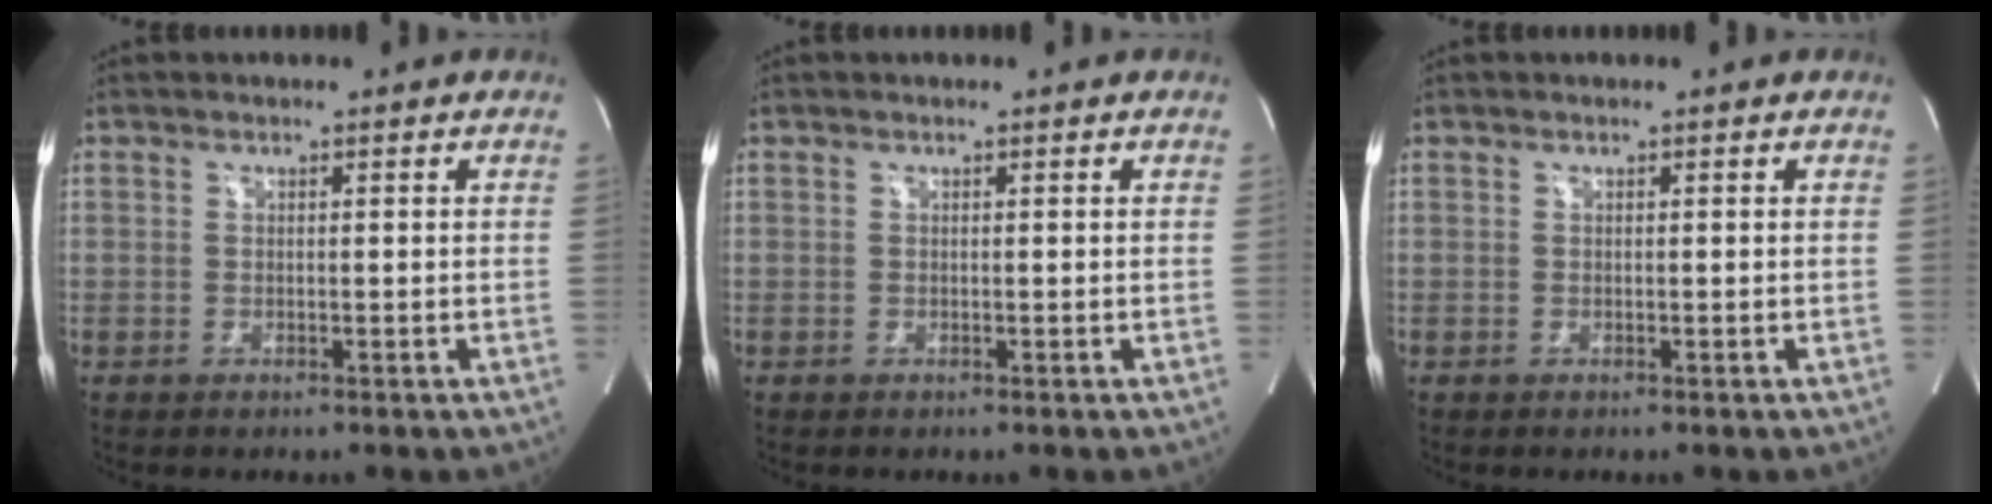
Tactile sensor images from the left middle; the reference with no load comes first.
{"total": 0.0}
{"total": 0.0}